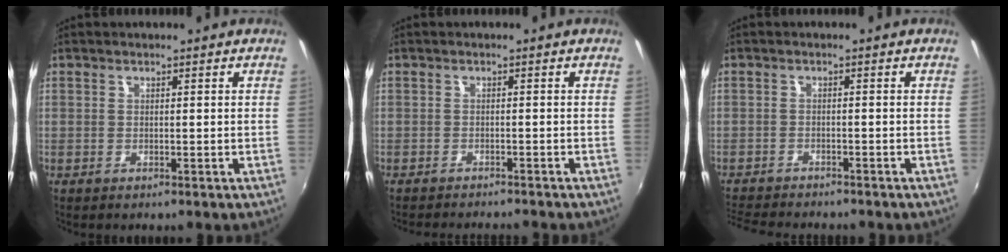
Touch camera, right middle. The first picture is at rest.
{"total": 5.3, "force": [-5.0, 0.3, 1.9], "torque": [-0.045, -0.015, -0.073]}
{"total": 7.6, "force": [-7.0, 1.2, 2.5], "torque": [-0.072, -0.018, -0.118]}